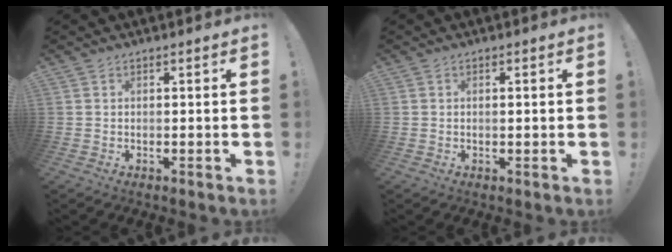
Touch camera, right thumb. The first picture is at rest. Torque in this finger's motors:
{"motor_torque": [-0.24, -0.07, -0.16, 0.12, 0.07]}